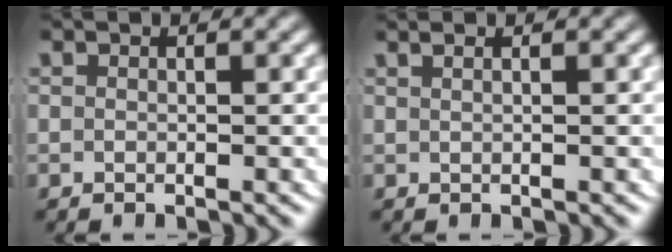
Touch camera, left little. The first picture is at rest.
{"total": 1.7, "force": [1.0, 0.1, 1.3], "torque": [-0.011, 0.011, 0.015]}